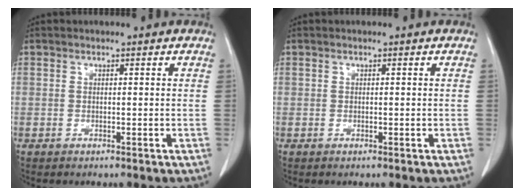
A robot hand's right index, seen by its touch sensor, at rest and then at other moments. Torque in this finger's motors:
{"motor_torque": [-0.17, 0.13, -0.05, -0.01]}